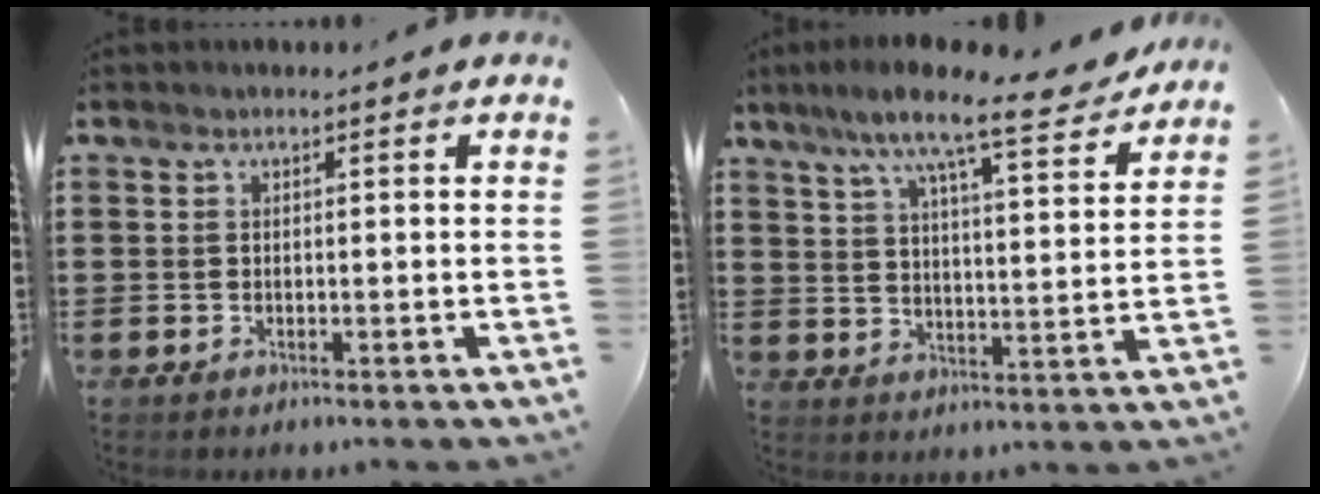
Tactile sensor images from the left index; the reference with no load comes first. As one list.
[{"total": 10.3, "force": [8.3, 0.7, 6.1], "torque": [-0.129, -0.042, 0.136]}]